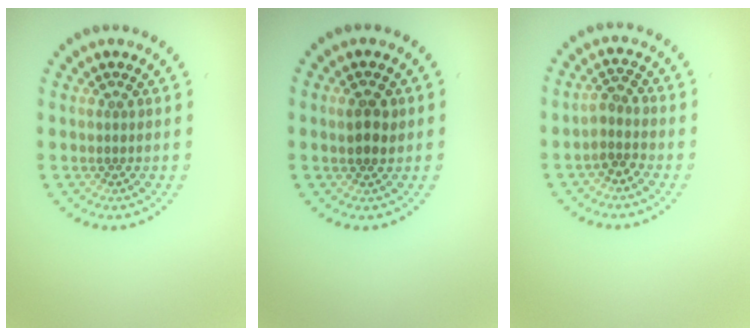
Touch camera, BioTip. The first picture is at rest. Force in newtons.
{"total": 2.2, "press": 2.1, "slide": 0.5}
{"total": 2.0, "press": 1.6, "slide": 1.2}